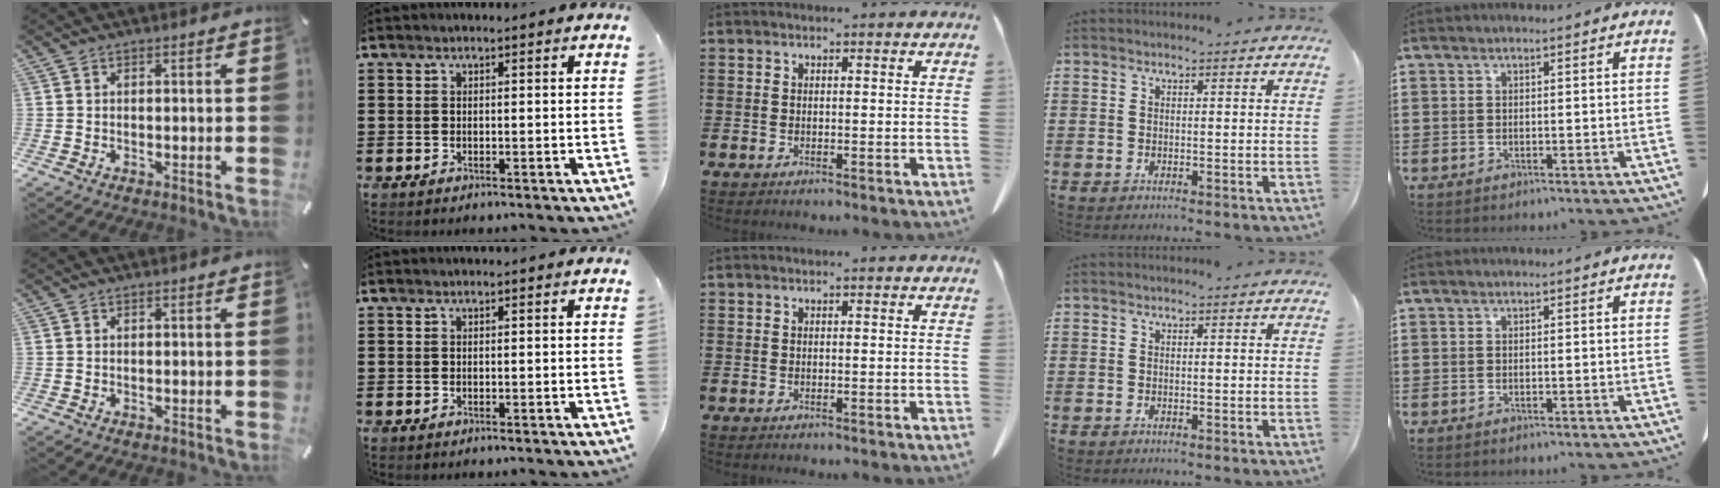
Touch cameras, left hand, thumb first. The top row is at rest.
{}